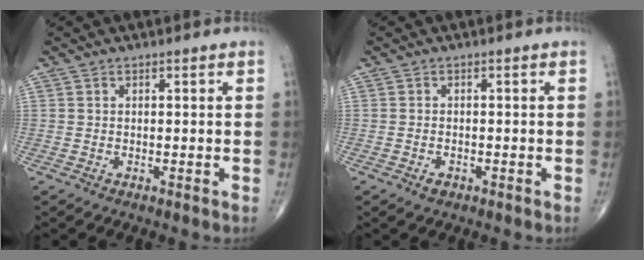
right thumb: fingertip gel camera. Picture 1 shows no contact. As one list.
[{"total": 1.4, "force": [-0.8, 0.9, 0.7], "torque": [-0.011, 0.003, -0.011]}]